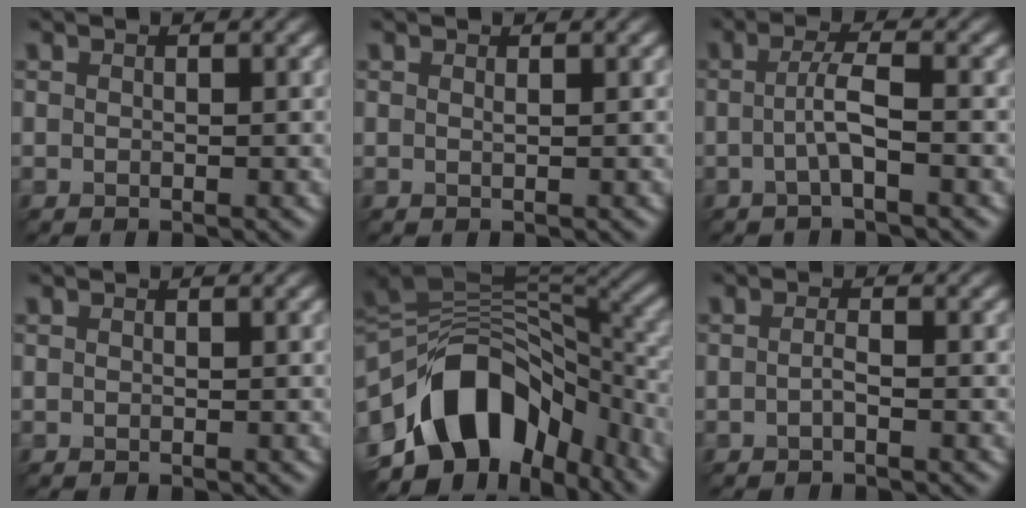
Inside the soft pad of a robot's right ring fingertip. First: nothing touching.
{"total": 0.9, "force": [-0.2, -0.8, -0.5], "torque": [-0.013, -0.006, 0.006]}
{"total": 2.0, "force": [-1.1, -0.9, 1.4], "torque": [-0.063, 0.005, -0.001]}
{"total": 0.0}
{"total": 11.6, "force": [-5.7, 7.3, 6.9], "torque": [-0.152, 0.009, -0.077]}
{"total": 1.2, "force": [-0.8, -0.9, -0.2], "torque": [-0.028, -0.001, 0.005]}